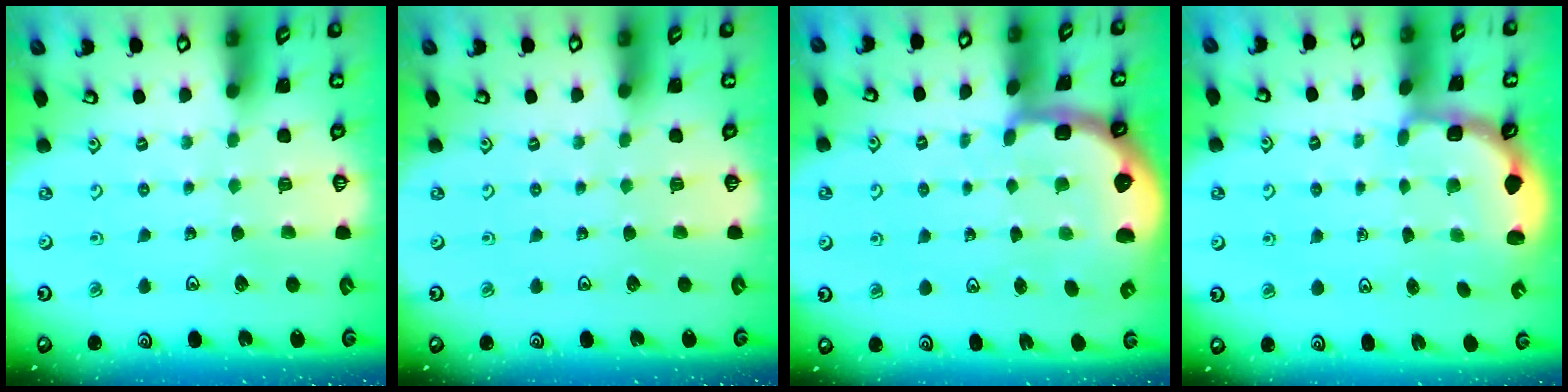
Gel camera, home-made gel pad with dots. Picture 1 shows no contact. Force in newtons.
{"total": 0.0}
{"total": 4.2, "press": 4.0, "slide": 1.3}
{"total": 2.8, "press": 2.2, "slide": 1.7}